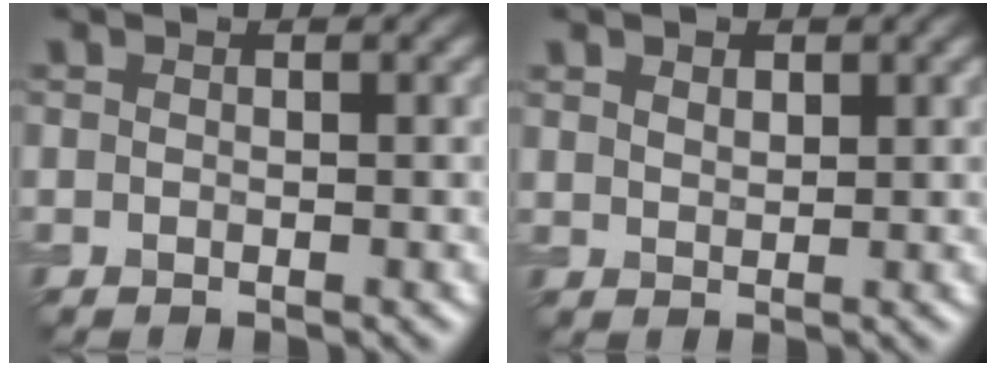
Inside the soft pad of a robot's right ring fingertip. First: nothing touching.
{"total": 1.5, "force": [1.2, 0.8, 0.1], "torque": [0.003, 0.008, 0.020]}